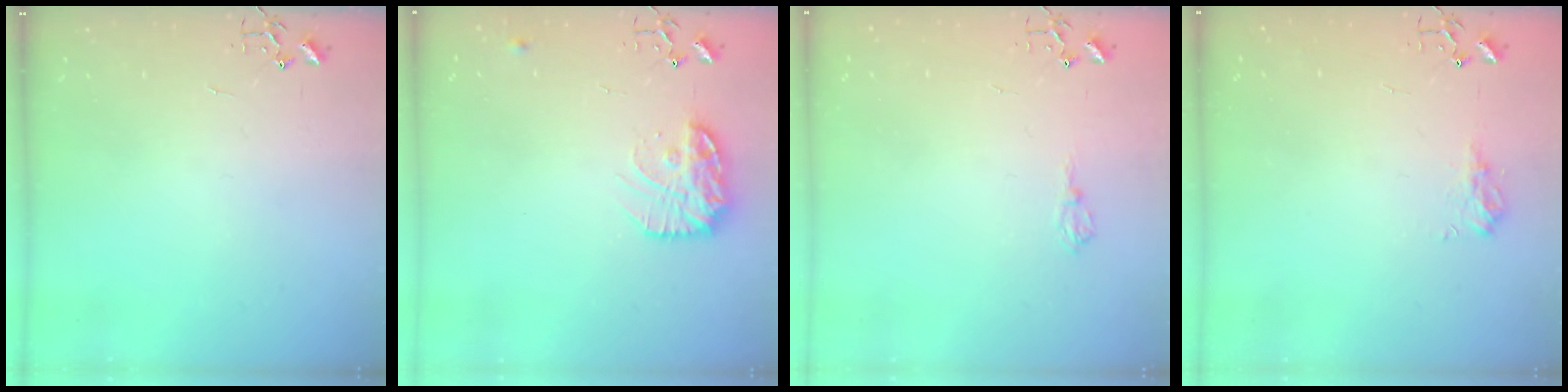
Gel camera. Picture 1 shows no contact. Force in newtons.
{"total": 15.5, "press": 15.5, "slide": 1.1}
{"total": 5.9, "press": 5.9, "slide": 0.8}
{"total": 8.9, "press": 8.9, "slide": 0.5}